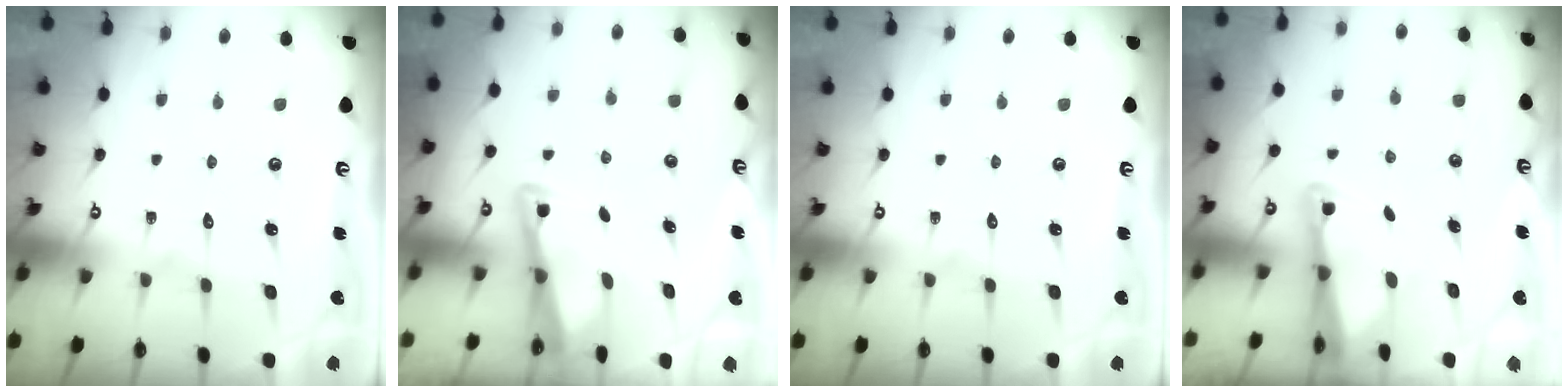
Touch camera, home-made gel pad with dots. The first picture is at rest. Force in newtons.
{"total": 2.8, "press": 2.8, "slide": 0.4}
{"total": 0.0}
{"total": 2.4, "press": 2.4, "slide": 0.2}